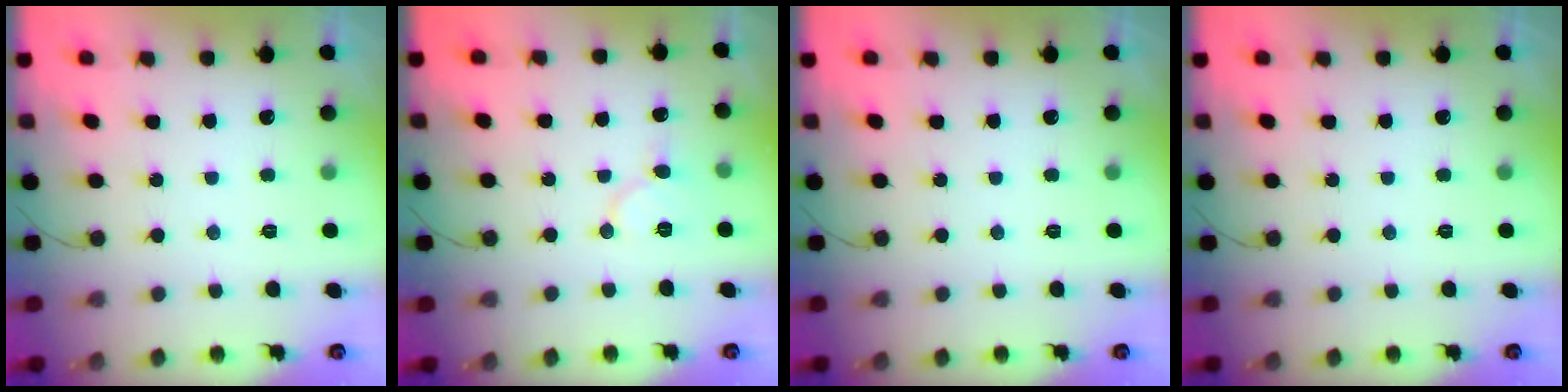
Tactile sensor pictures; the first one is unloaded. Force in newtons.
{"total": 7.0, "press": 7.0, "slide": 0.8}
{"total": 0.0}
{"total": 0.0}